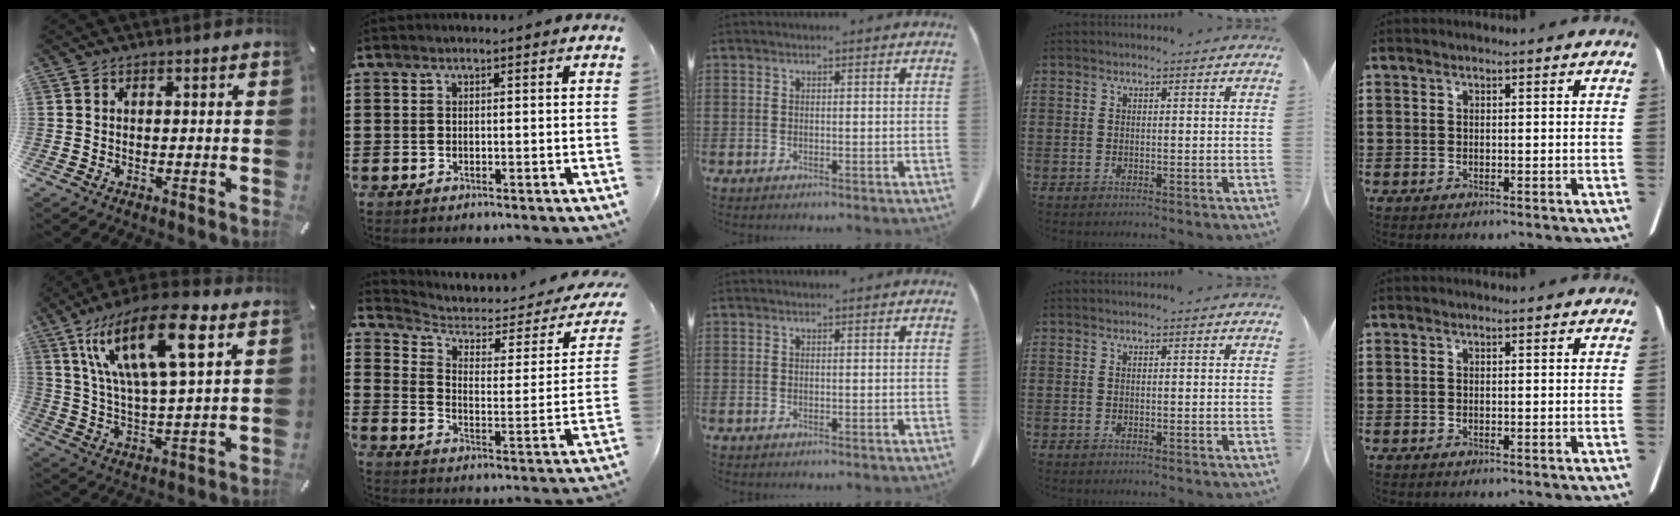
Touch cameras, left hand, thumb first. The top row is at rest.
{"thumb": {"total": 20.2, "force": [10.1, 6.7, 16.1], "torque": [-0.309, -0.030, 0.159]}, "index": {"total": 3.7, "force": [3.0, 1.5, 1.7], "torque": [-0.053, -0.023, 0.049]}}